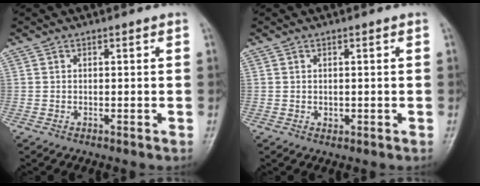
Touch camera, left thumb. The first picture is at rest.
{"total": 1.1, "force": [0.1, 0.8, 0.7], "torque": [-0.009, -0.001, 0.004]}